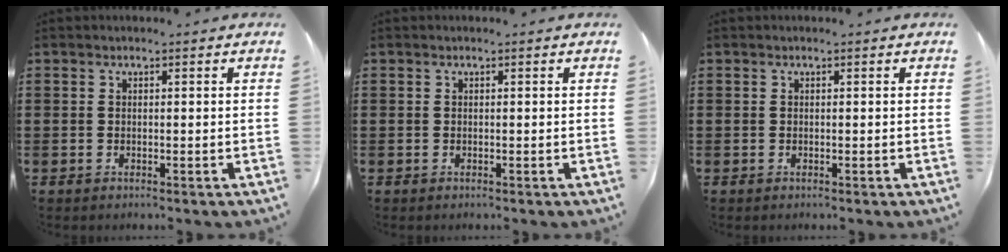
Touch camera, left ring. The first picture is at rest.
{"total": 0.0}
{"total": 0.0}